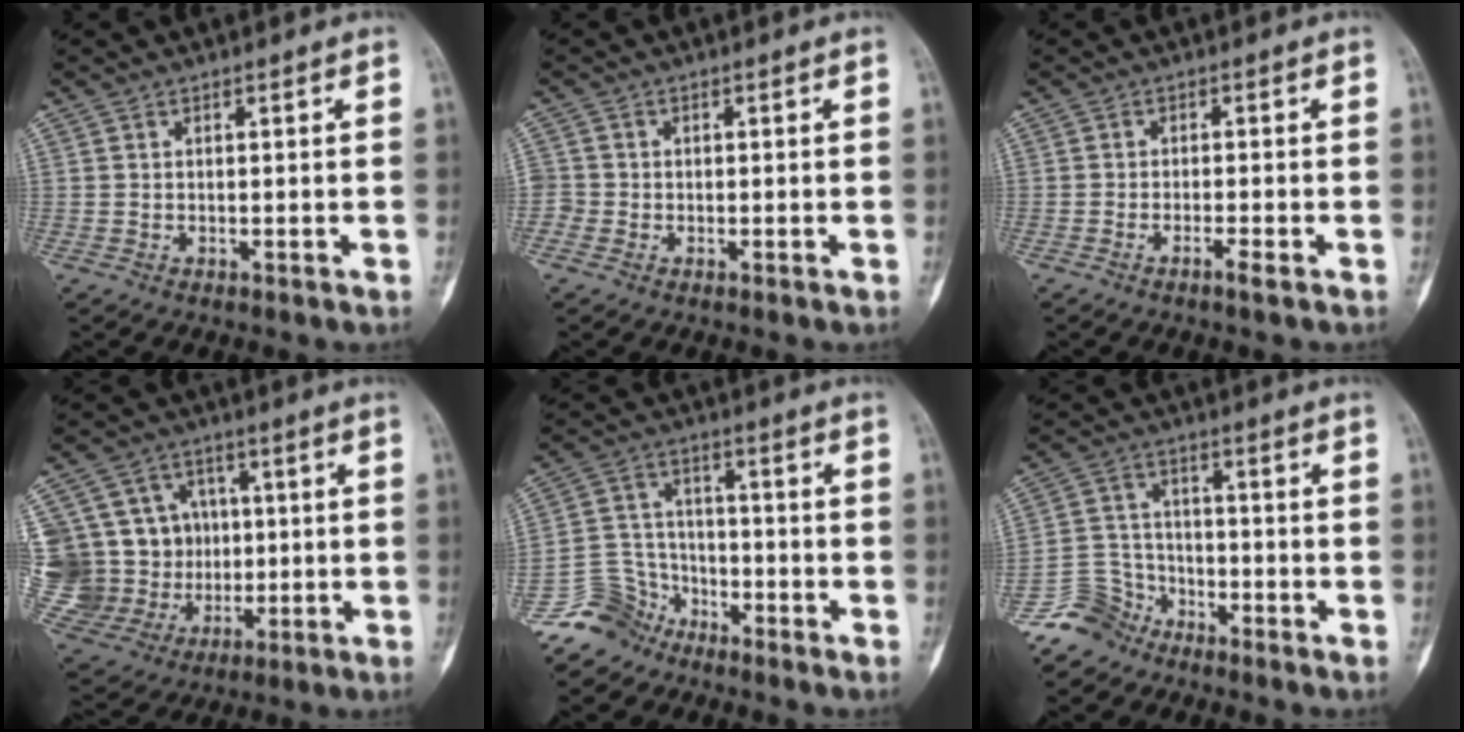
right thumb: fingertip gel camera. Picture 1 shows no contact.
{"total": 2.0, "force": [-0.5, 2.0, 0.1], "torque": [0.010, 0.007, -0.014]}
{"total": 1.9, "force": [-1.2, 0.0, 1.5], "torque": [-0.033, 0.005, -0.025]}
{"total": 21.8, "force": [2.2, 18.5, 11.3], "torque": [-0.213, 0.037, 0.073]}
{"total": 8.0, "force": [-6.4, 4.8, 0.0], "torque": [0.019, 0.053, -0.136]}
{"total": 6.9, "force": [-5.6, 4.0, -0.1], "torque": [0.022, 0.042, -0.123]}